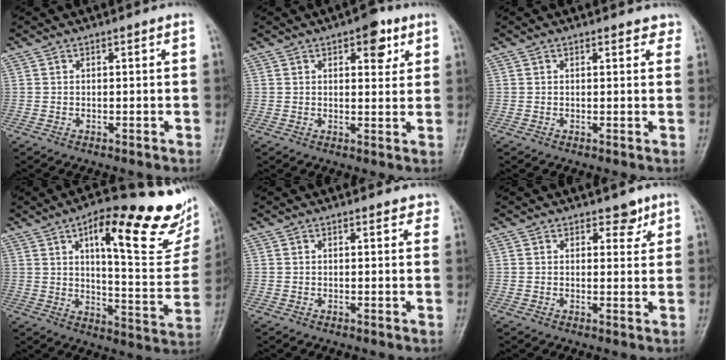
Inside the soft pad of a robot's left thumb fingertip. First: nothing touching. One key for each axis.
{"total": 6.0, "fx": 3.1, "fy": 3.1, "fz": 4.2, "tx": -0.029, "ty": -0.011, "tz": 0.035}
{"total": 2.3, "fx": 1.9, "fy": 1.2, "fz": 0.7, "tx": 0.016, "ty": -0.006, "tz": 0.012}
{"total": 25.7, "fx": 13.2, "fy": 7.9, "fz": 20.6, "tx": -0.240, "ty": -0.031, "tz": 0.190}
{"total": 1.8, "fx": 1.4, "fy": 1.0, "fz": 0.7, "tx": 0.011, "ty": -0.002, "tz": 0.009}
{"total": 3.0, "fx": 2.1, "fy": 1.8, "fz": 1.2, "tx": 0.006, "ty": -0.012, "tz": 0.027}